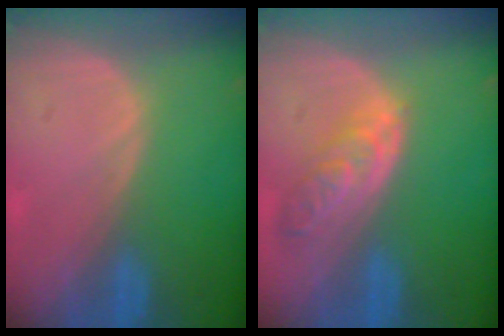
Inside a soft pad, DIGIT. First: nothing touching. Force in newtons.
{"total": 5.6, "press": 5.1, "slide": 2.2}